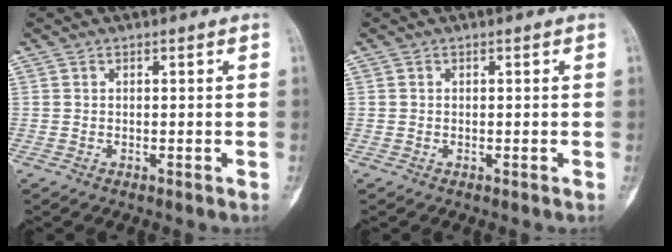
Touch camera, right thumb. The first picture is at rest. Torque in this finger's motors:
{"motor_torque": [-0.24, -0.33, 0.23, 0.08, -0.10]}